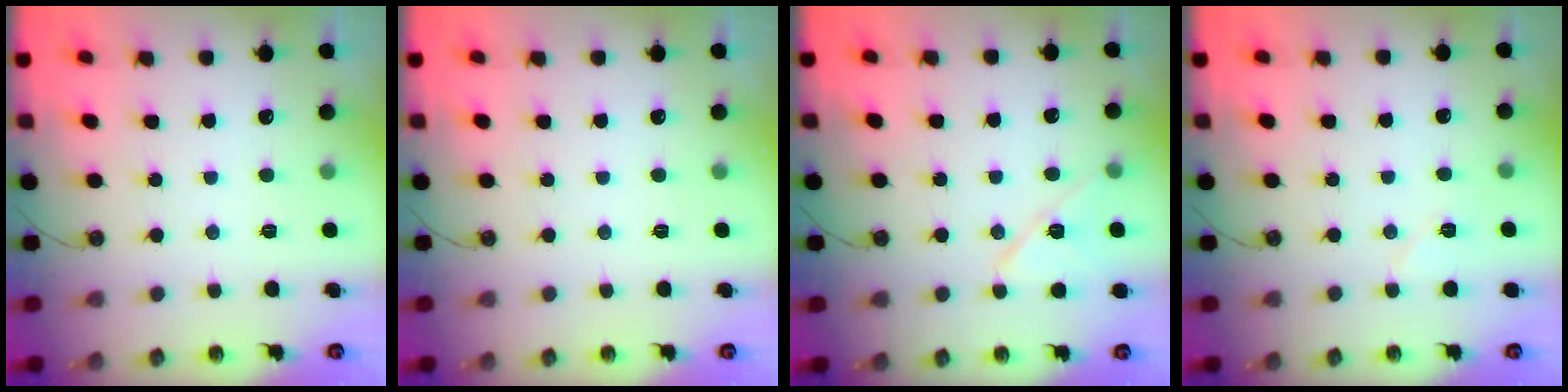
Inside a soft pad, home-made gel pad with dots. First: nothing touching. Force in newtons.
{"total": 0.0}
{"total": 10.1, "press": 10.1, "slide": 0.7}
{"total": 4.9, "press": 4.6, "slide": 1.8}